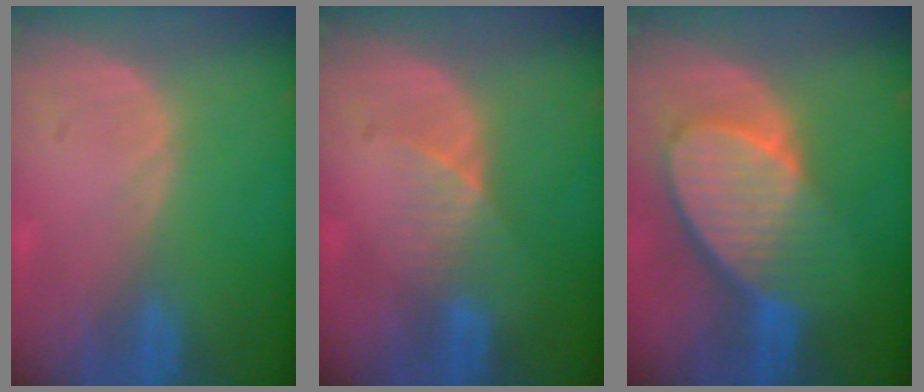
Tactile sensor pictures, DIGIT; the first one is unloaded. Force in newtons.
{"total": 3.6, "press": 3.3, "slide": 1.4}
{"total": 10.0, "press": 8.8, "slide": 4.7}